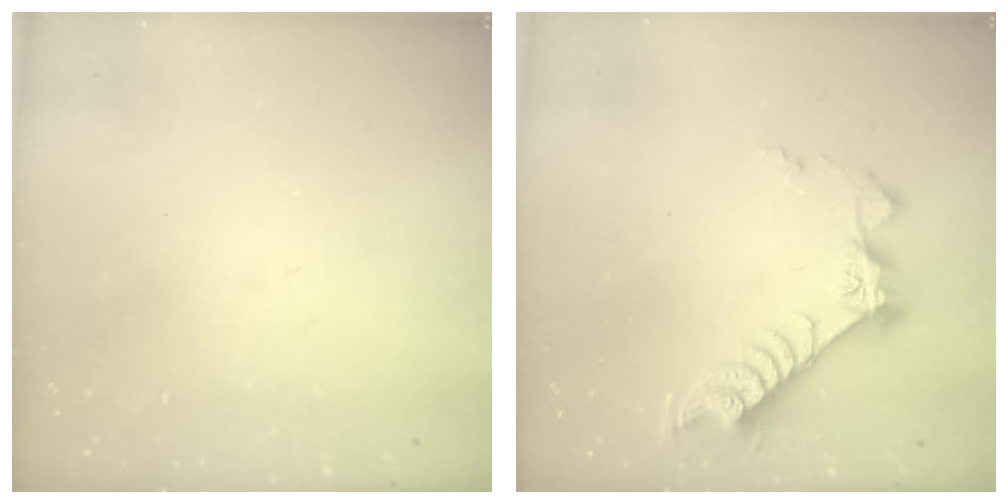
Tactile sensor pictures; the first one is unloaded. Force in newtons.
{"total": 9.5, "press": 9.5, "slide": 0.5}